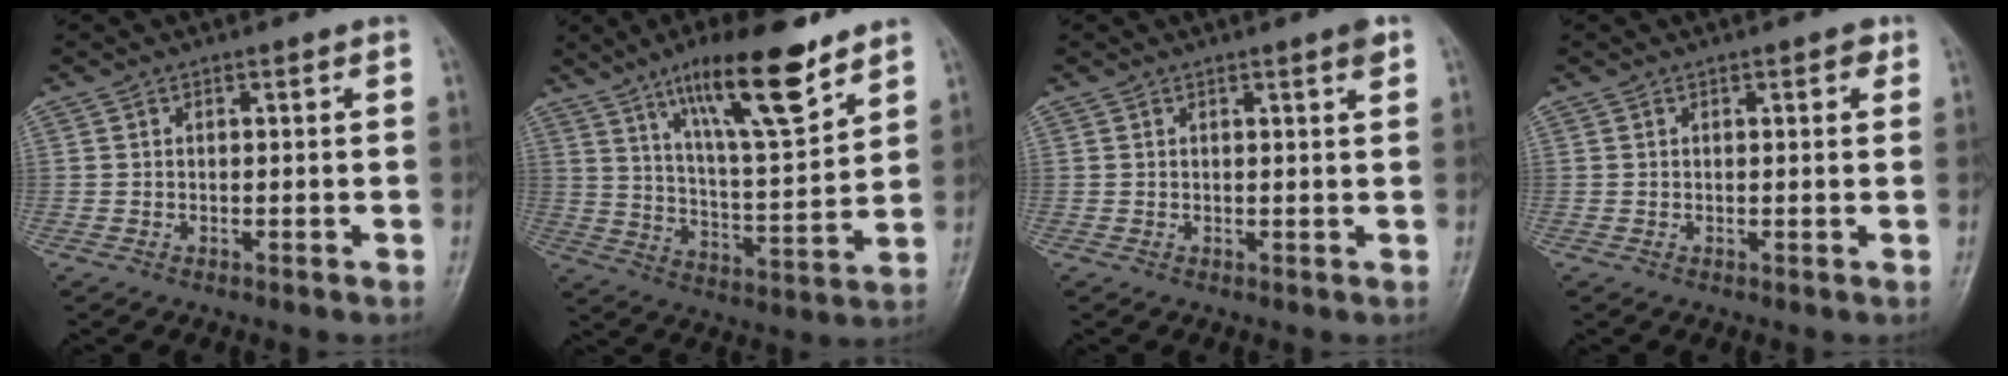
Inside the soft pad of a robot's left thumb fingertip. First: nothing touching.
{"total": 17.4, "force": [11.3, 4.1, 12.6], "torque": [-0.189, -0.060, 0.196]}
{"total": 1.8, "force": [1.1, 0.0, 1.5], "torque": [-0.021, -0.005, 0.014]}
{"total": 1.7, "force": [0.9, 0.8, 1.2], "torque": [-0.009, 0.000, 0.008]}